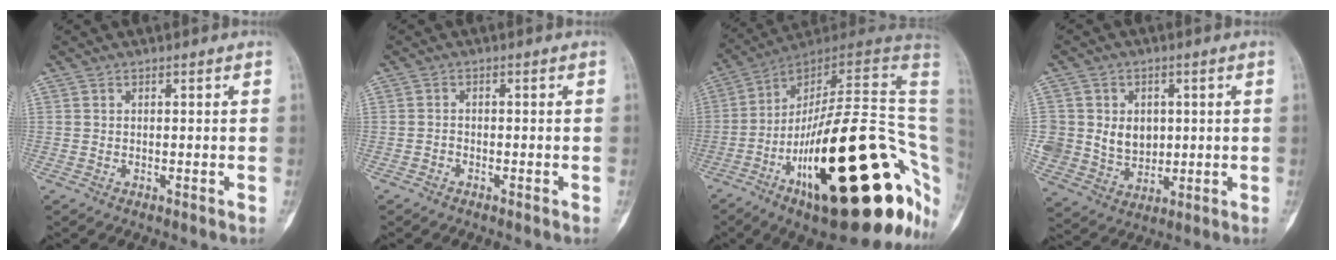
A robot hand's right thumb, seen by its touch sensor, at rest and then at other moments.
{"total": 0.9, "force": [-0.7, 0.5, 0.2], "torque": [0.000, 0.003, -0.019]}
{"total": 36.9, "force": [-9.2, 11.6, 33.8], "torque": [-0.403, 0.059, -0.141]}
{"total": 9.5, "force": [1.2, 8.1, 4.8], "torque": [-0.045, -0.008, 0.038]}